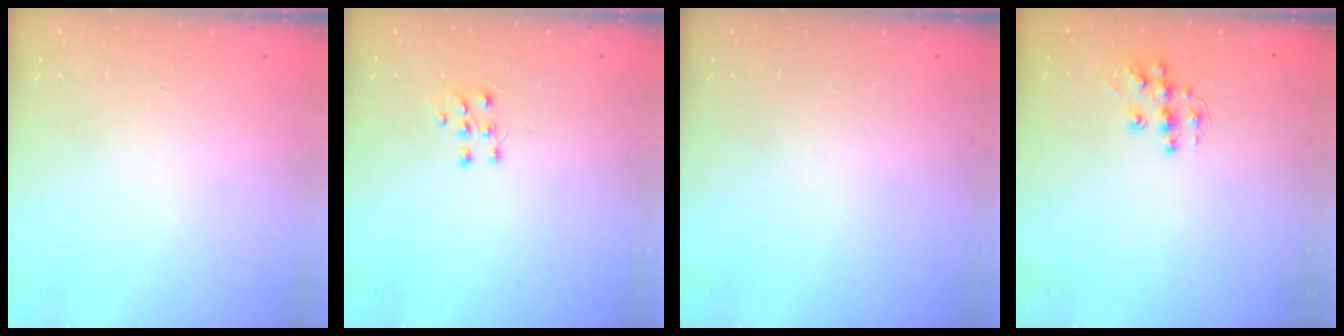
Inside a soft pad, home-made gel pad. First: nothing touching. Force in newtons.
{"total": 5.6, "press": 5.5, "slide": 1.0}
{"total": 0.0}
{"total": 9.8, "press": 9.8, "slide": 0.6}